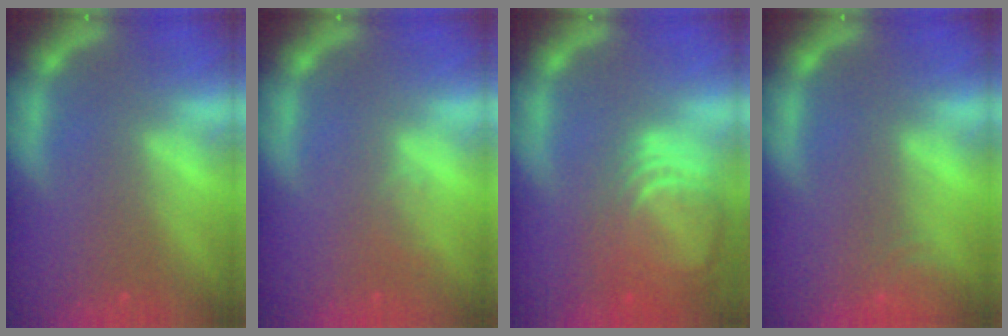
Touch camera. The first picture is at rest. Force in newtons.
{"total": 1.0}
{"total": 9.5}
{"total": 3.0}